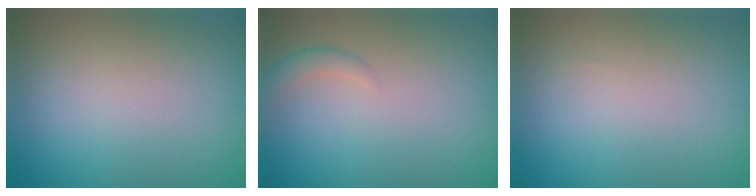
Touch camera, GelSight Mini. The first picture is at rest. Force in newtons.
{"total": 1.5, "press": 1.5, "slide": 0.1}
{"total": 0.0}